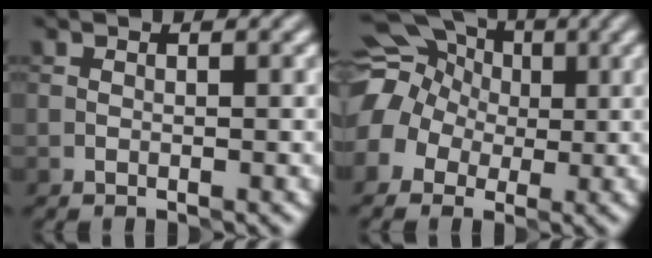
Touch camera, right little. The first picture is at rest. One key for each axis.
{"total": 13.8, "fx": 1.0, "fy": 12.3, "fz": 6.0, "tx": -0.136, "ty": 0.032, "tz": -0.033}